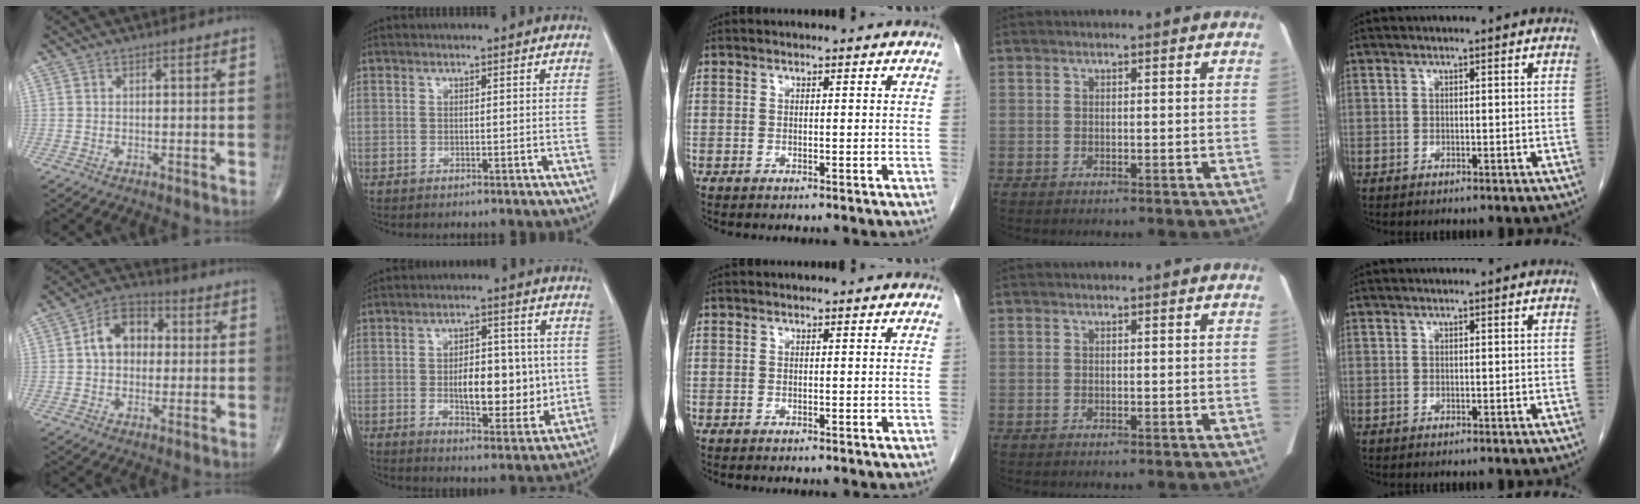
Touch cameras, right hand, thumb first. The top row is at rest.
{"thumb": {"total": 9.7, "force": [1.2, 7.1, 6.5], "torque": [-0.083, 0.023, 0.010]}, "index": {"total": 10.8, "force": [-0.4, 4.9, 9.6], "torque": [-0.145, 0.007, 0.002]}}